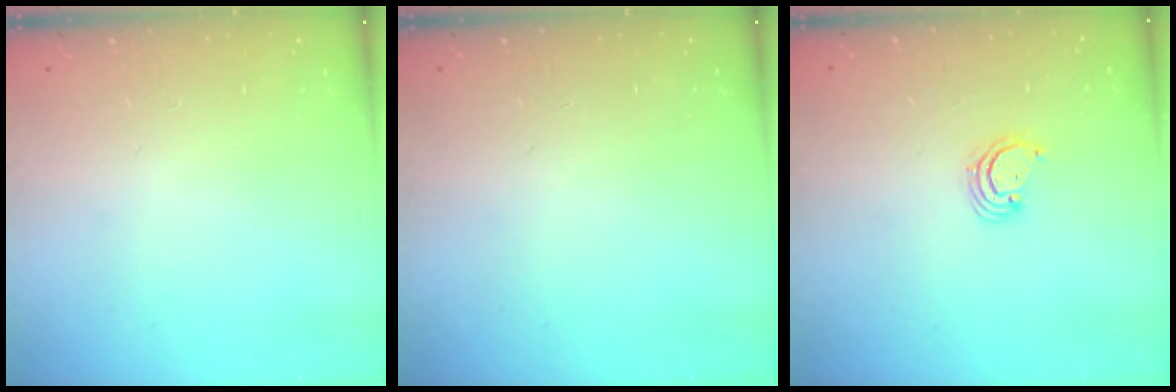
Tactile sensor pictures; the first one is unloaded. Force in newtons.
{"total": 0.0}
{"total": 3.3, "press": 3.3, "slide": 0.3}